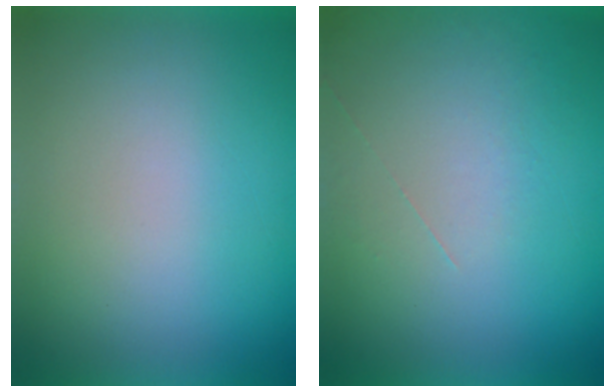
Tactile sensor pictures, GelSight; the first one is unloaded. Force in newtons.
{"total": 1.2}